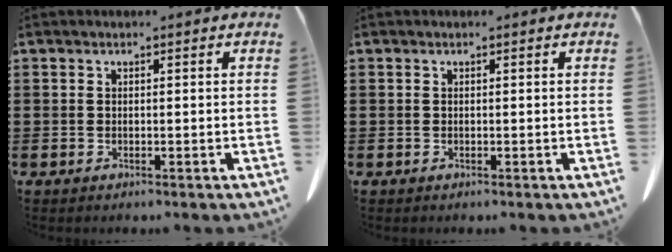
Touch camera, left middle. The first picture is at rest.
{"total": 0.0}